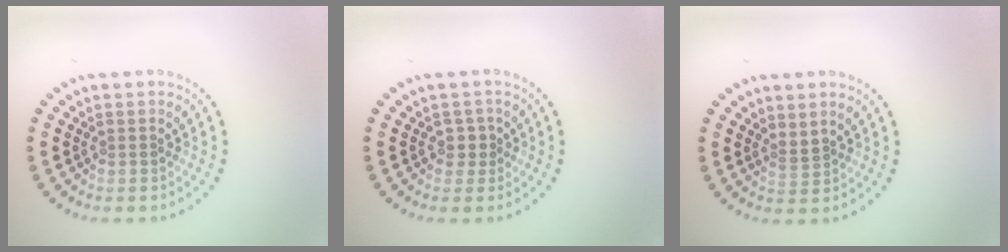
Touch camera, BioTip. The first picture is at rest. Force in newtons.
{"total": 1.4, "press": 1.1, "slide": 0.8}
{"total": 1.0, "press": 0.5, "slide": 0.9}